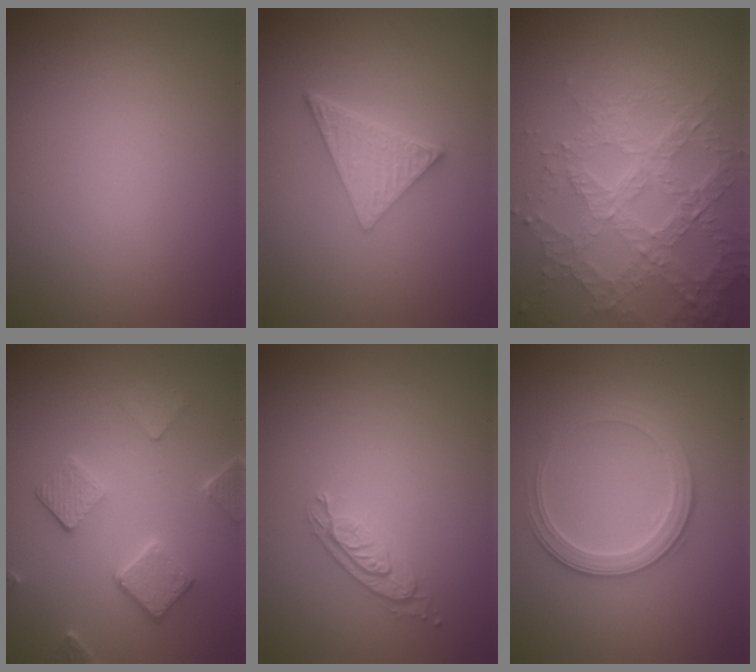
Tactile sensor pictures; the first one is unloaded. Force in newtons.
{"total": 4.7, "press": 3.4, "slide": 3.3}
{"total": 7.0, "press": 5.2, "slide": 4.7}
{"total": 4.7, "press": 3.7, "slide": 3.0}
{"total": 2.0, "press": 1.8, "slide": 0.9}
{"total": 2.8, "press": 2.8, "slide": 0.3}